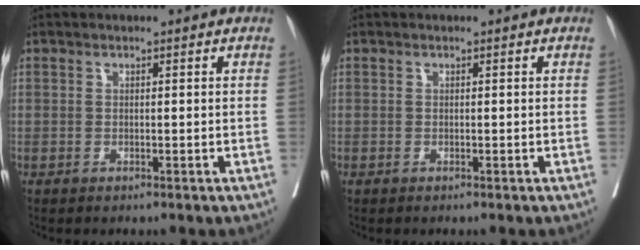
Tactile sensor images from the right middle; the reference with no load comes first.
{"total": 0.0}